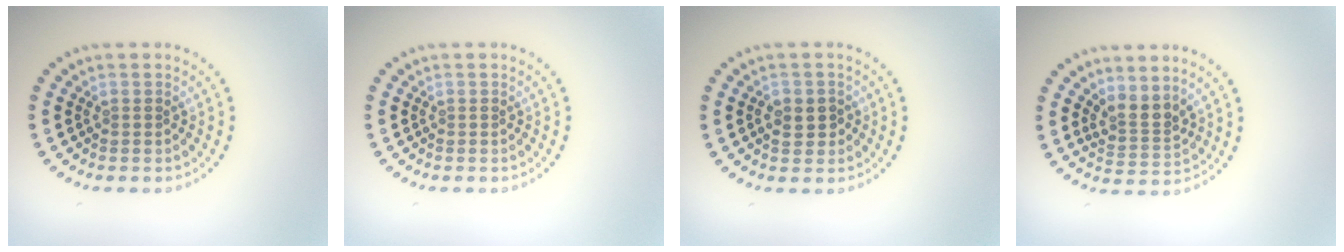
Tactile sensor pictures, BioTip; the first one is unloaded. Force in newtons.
{"total": 0.0}
{"total": 2.3, "press": 2.2, "slide": 0.5}
{"total": 2.5, "press": 1.9, "slide": 1.7}